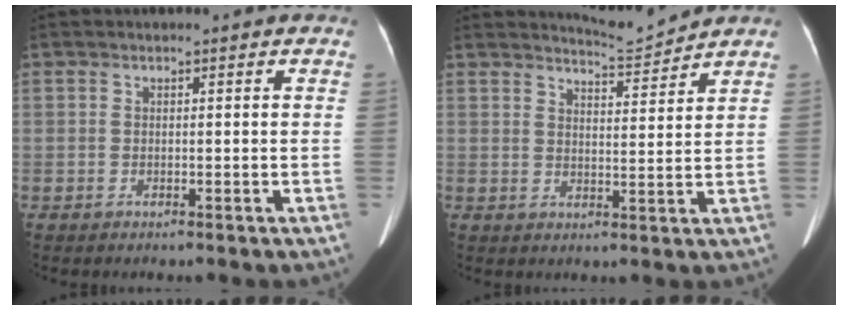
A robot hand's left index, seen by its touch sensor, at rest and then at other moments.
{"total": 4.5, "force": [4.4, -0.9, -0.6], "torque": [-0.003, -0.017, 0.074]}